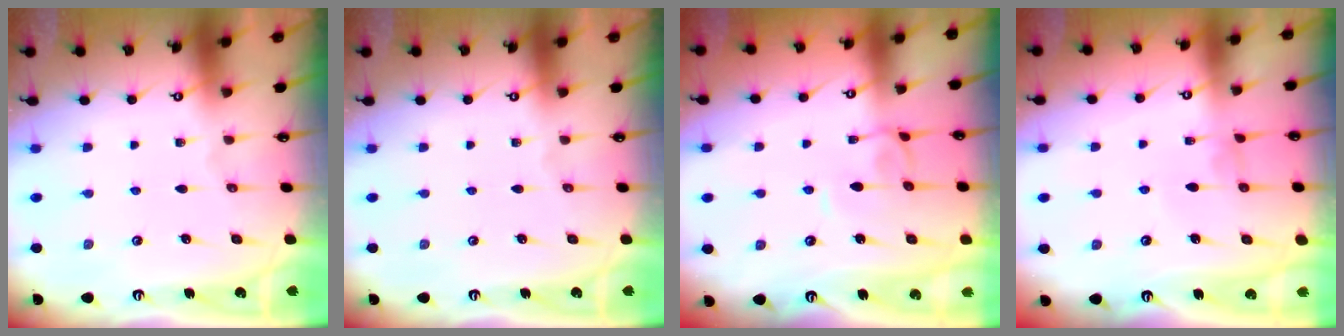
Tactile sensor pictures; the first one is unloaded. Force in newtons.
{"total": 0.0}
{"total": 1.9, "press": 1.9, "slide": 0.2}
{"total": 0.0}